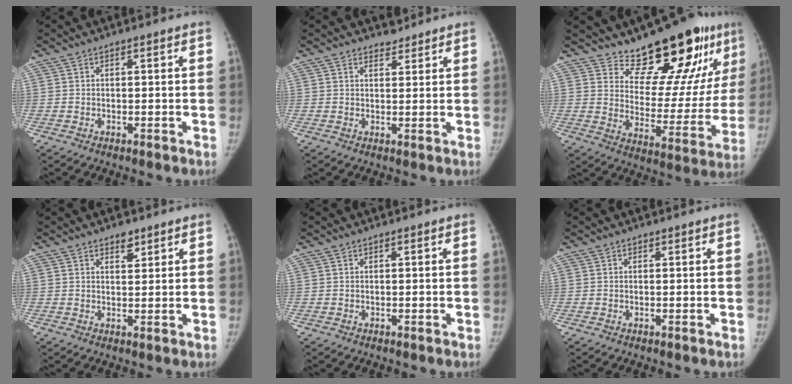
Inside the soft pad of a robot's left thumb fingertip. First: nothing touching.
{"total": 2.2, "force": [1.9, 1.0, -0.1], "torque": [0.017, -0.017, 0.025]}
{"total": 19.5, "force": [14.5, 7.0, 11.0], "torque": [-0.103, -0.107, 0.212]}
{"total": 2.4, "force": [1.8, 1.2, 1.0], "torque": [-0.003, -0.014, 0.027]}
{"total": 0.0}
{"total": 0.0}